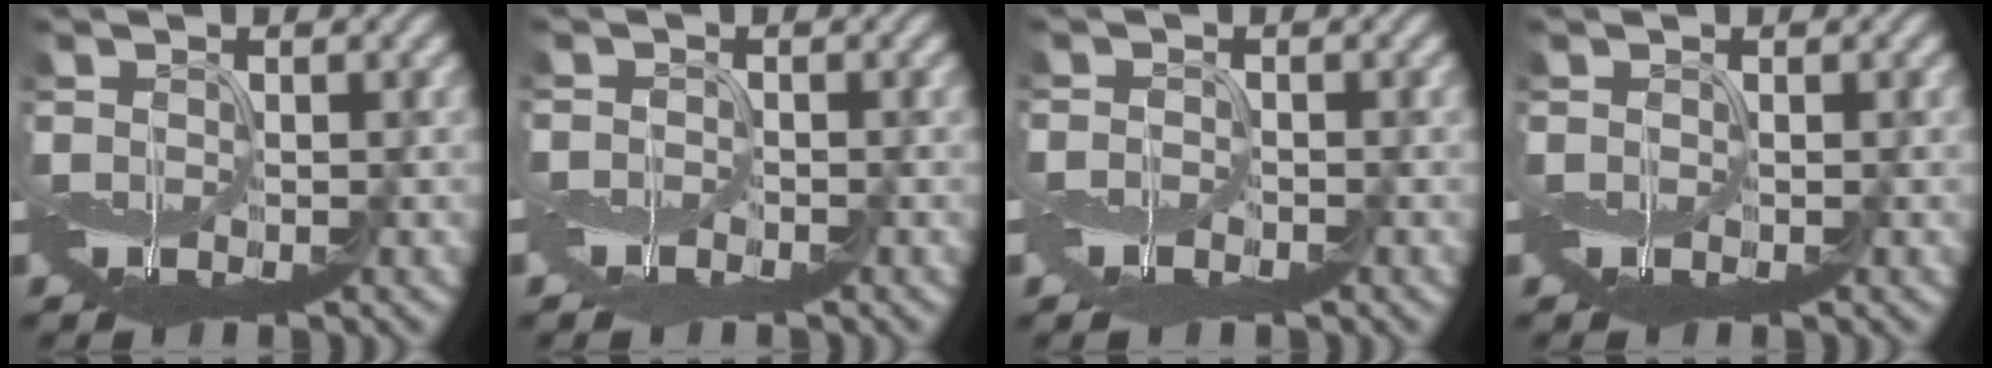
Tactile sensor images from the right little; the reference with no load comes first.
{"total": 1.7, "force": [-1.4, 0.9, 0.5], "torque": [-0.008, -0.005, -0.033]}
{"total": 1.6, "force": [-1.2, 0.9, 0.6], "torque": [-0.013, -0.006, -0.023]}
{"total": 0.0}